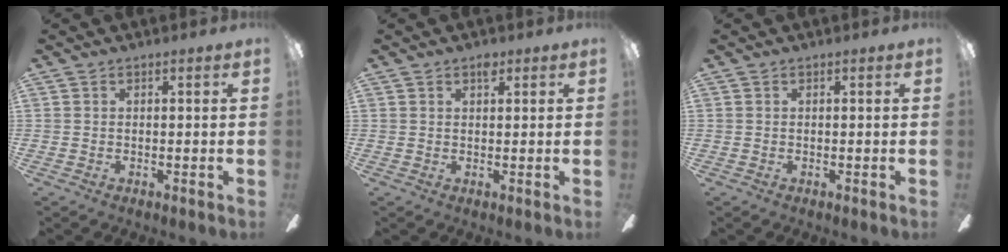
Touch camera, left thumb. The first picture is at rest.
{"total": 1.8, "force": [1.4, 0.8, 0.9], "torque": [-0.004, -0.007, 0.022]}
{"total": 0.0}